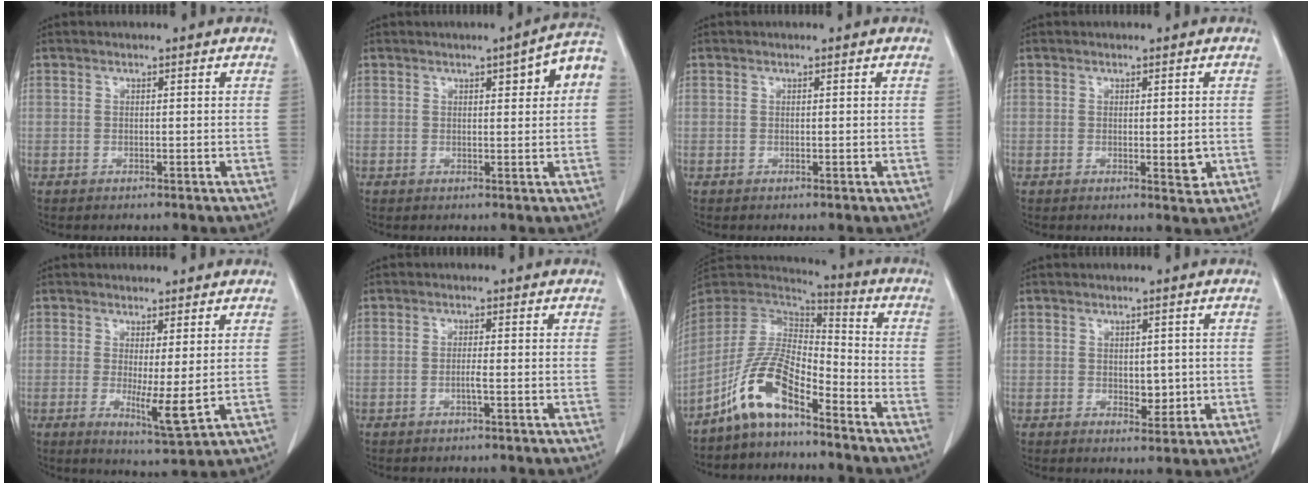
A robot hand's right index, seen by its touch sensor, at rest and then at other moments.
{"total": 5.8, "force": [1.7, 0.9, 5.5], "torque": [-0.072, 0.017, 0.018]}
{"total": 0.0}
{"total": 2.5, "force": [-0.3, 0.7, 2.4], "torque": [-0.038, -0.008, 0.000]}
{"total": 5.7, "force": [-0.1, 0.5, 5.7], "torque": [-0.101, -0.022, 0.004]}
{"total": 1.3, "force": [-0.4, -0.2, 1.2], "torque": [-0.021, 0.001, -0.005]}
{"total": 11.2, "force": [-7.3, 3.1, 7.9], "torque": [-0.170, 0.012, -0.143]}
{"total": 2.9, "force": [-0.1, 1.8, 2.3], "torque": [-0.028, -0.004, 0.008]}